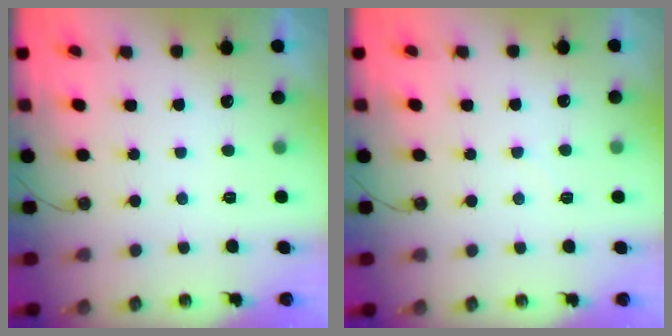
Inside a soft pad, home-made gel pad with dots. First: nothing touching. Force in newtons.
{"total": 5.2, "press": 5.2, "slide": 0.7}